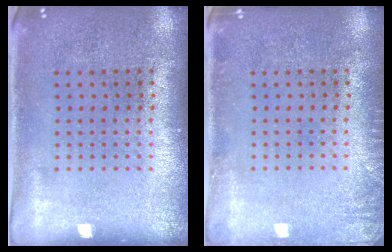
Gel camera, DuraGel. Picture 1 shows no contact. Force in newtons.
{"total": 1.4, "press": 1.3, "slide": 0.2}